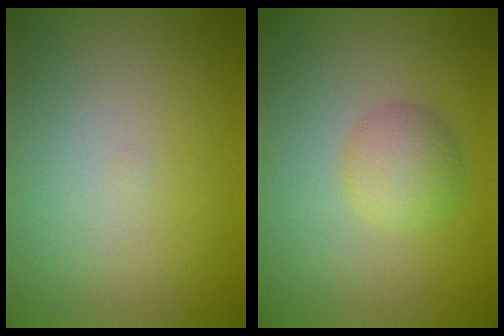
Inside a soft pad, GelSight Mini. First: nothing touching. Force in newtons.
{"total": 2.7, "press": 2.7, "slide": 0.0}